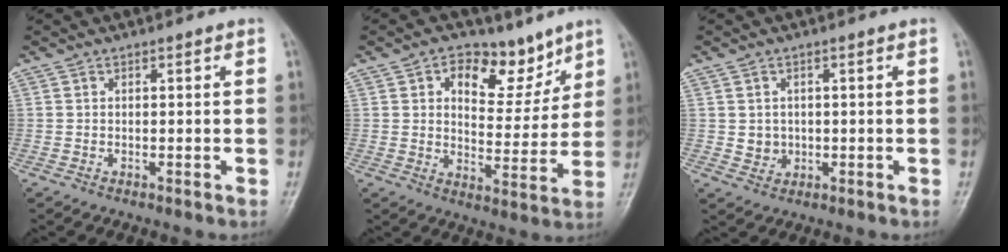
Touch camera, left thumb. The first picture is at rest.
{"total": 11.6, "force": [6.8, 7.1, 6.2], "torque": [-0.045, -0.035, 0.103]}
{"total": 3.0, "force": [0.2, 2.8, 1.1], "torque": [-0.005, 0.001, 0.009]}